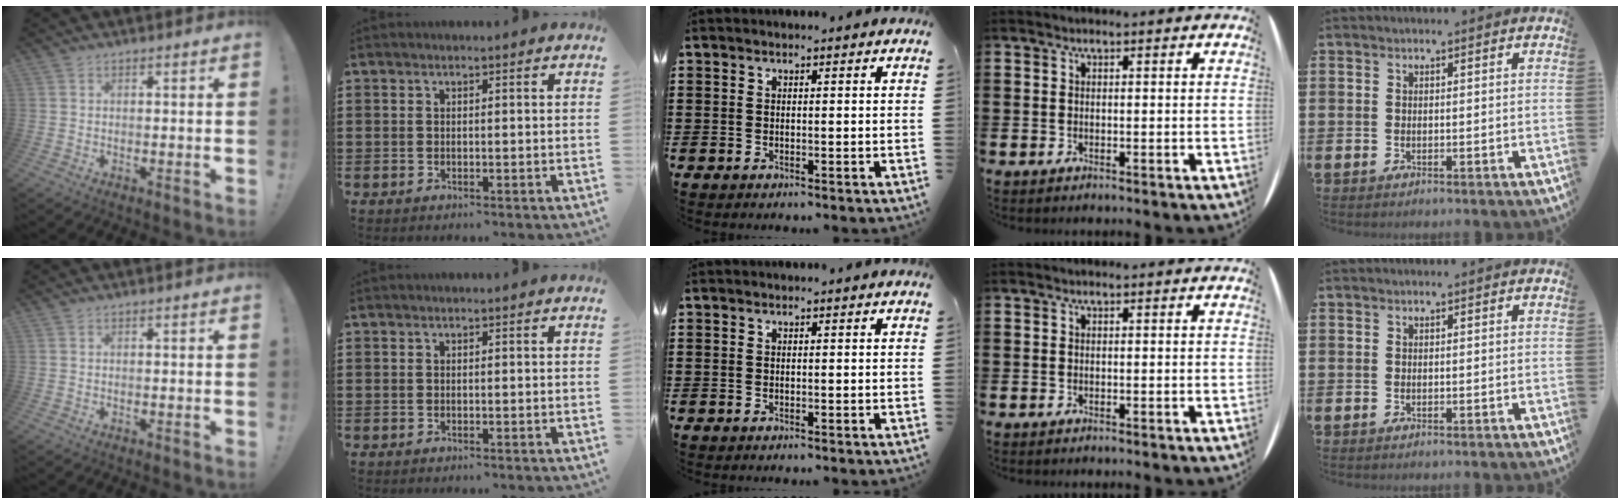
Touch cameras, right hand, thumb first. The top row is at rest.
{}